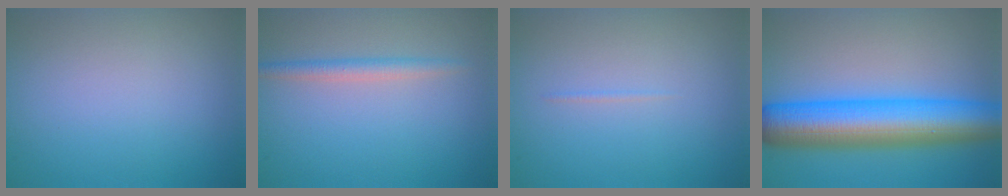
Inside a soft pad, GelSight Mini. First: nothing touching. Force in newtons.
{"total": 1.8, "press": 1.8, "slide": 0.1}
{"total": 0.7, "press": 0.7, "slide": 0.2}
{"total": 10.5, "press": 10.5, "slide": 0.2}